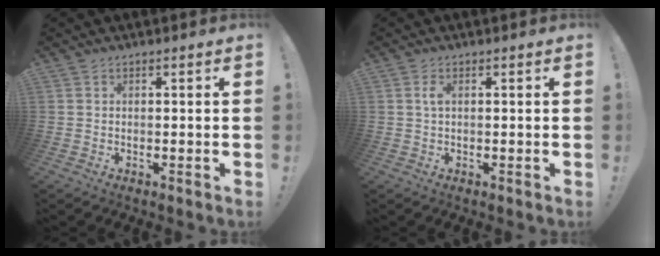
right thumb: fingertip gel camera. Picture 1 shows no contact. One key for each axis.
{"total": 1.8, "fx": 0.4, "fy": 0.6, "fz": 1.7, "tx": -0.032, "ty": 0.003, "tz": 0.004}